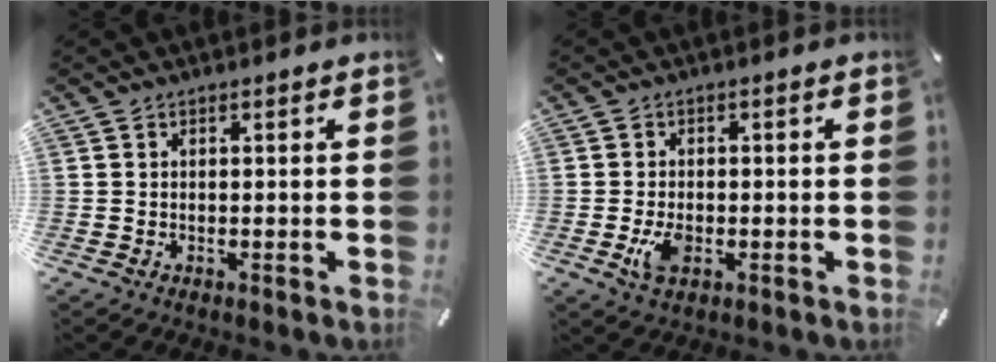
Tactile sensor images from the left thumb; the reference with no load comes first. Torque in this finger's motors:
{"motor_torque": [-0.03, 0.11, 0.00, 0.01, 0.02]}